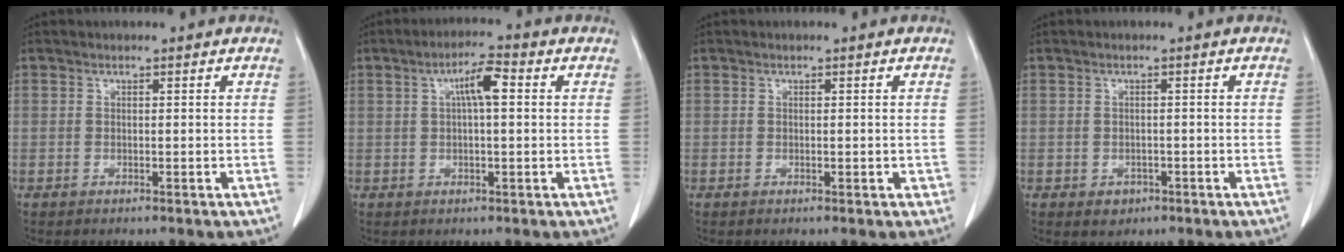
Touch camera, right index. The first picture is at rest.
{"total": 5.0, "force": [1.2, 0.9, 4.8], "torque": [-0.086, 0.014, 0.018]}
{"total": 0.9, "force": [-0.1, 0.4, 0.8], "torque": [-0.013, -0.001, 0.001]}
{"total": 2.0, "force": [-1.0, 1.6, 0.6], "torque": [-0.005, 0.004, -0.007]}